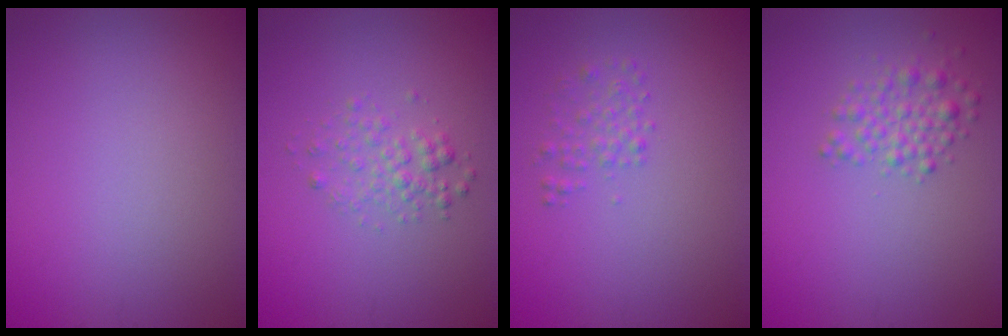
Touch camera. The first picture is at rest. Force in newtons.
{"total": 1.9, "press": 1.9, "slide": 0.1}
{"total": 1.5, "press": 1.5, "slide": 0.1}
{"total": 2.3, "press": 2.3, "slide": 0.1}